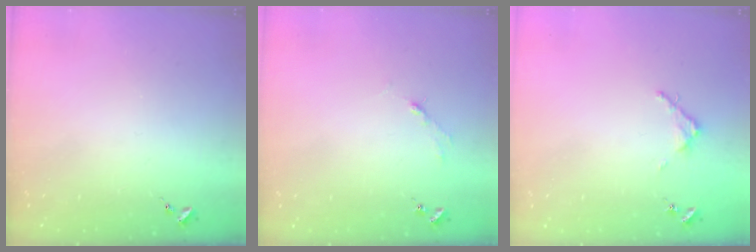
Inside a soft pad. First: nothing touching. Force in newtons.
{"total": 2.7, "press": 2.7, "slide": 0.4}
{"total": 3.1, "press": 3.1, "slide": 0.4}